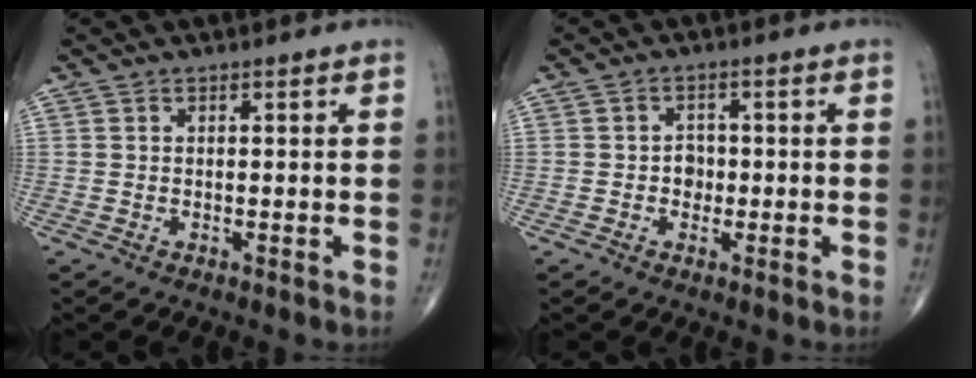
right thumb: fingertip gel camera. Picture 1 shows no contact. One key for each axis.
{"total": 2.7, "fx": -0.4, "fy": 2.3, "fz": 1.4, "tx": -0.004, "ty": 0.007, "tz": -0.011}